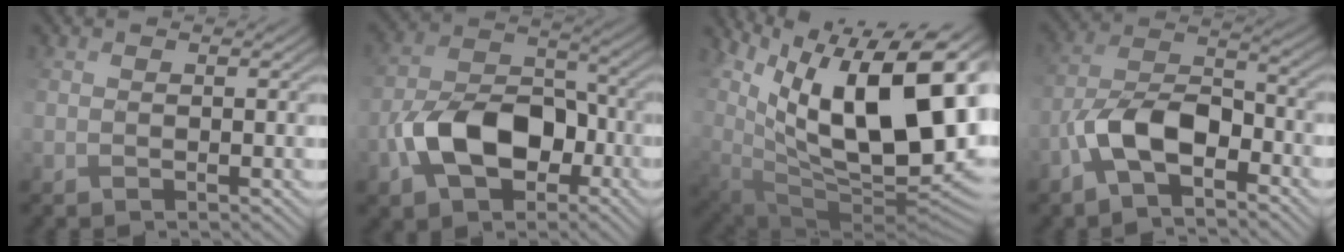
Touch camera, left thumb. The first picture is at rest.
{"total": 10.4, "force": [-3.8, 6.4, 7.2], "torque": [-0.141, 0.007, -0.076]}
{"total": 20.4, "force": [6.4, 10.1, 16.5], "torque": [-0.284, 0.013, 0.132]}
{"total": 8.4, "force": [-4.0, 4.0, 6.2], "torque": [-0.118, 0.015, -0.091]}